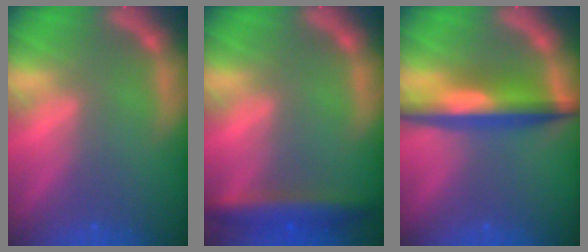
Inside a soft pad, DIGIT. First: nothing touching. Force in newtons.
{"total": 4.4}
{"total": 6.5}